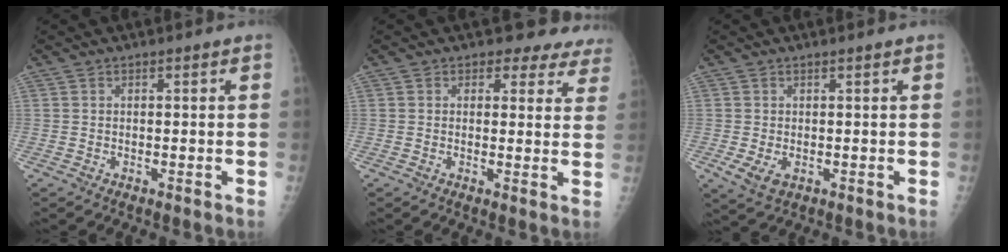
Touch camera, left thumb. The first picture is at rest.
{"total": 8.1, "force": [6.9, 4.1, 0.8], "torque": [0.044, -0.029, 0.050]}
{"total": 3.6, "force": [-0.3, 2.1, 2.9], "torque": [-0.050, -0.005, 0.006]}